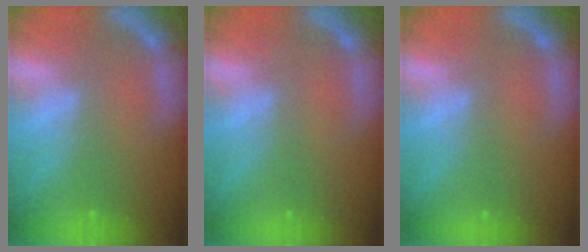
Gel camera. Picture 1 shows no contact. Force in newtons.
{"total": 0.0}
{"total": 0.0}